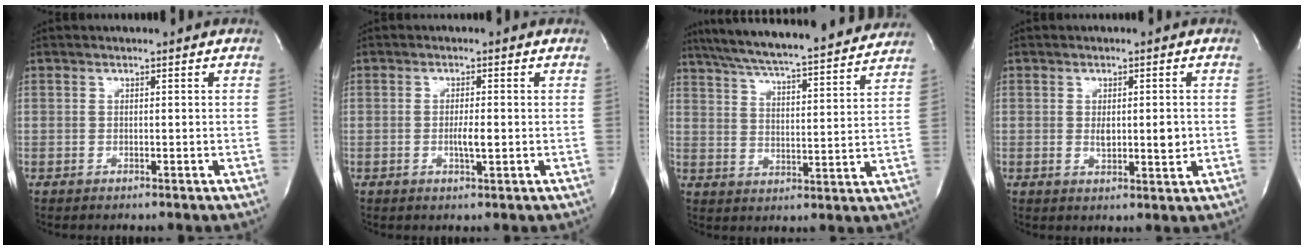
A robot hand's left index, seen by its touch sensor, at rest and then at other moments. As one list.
[{"total": 2.4, "force": [-0.6, 0.2, 2.3], "torque": [-0.043, -0.006, -0.011]}, {"total": 24.0, "force": [21.6, 1.8, 10.4], "torque": [-0.178, -0.007, 0.293]}, {"total": 4.4, "force": [-0.2, 1.5, 4.1], "torque": [-0.059, -0.011, -0.001]}]